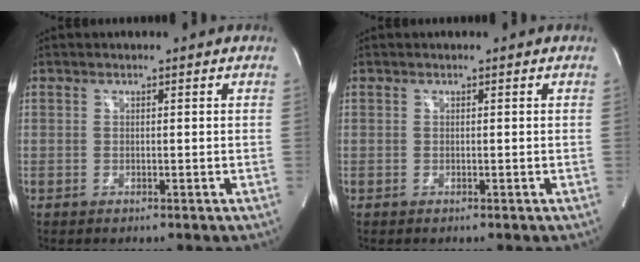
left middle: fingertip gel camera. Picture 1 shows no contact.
{"total": 0.0}